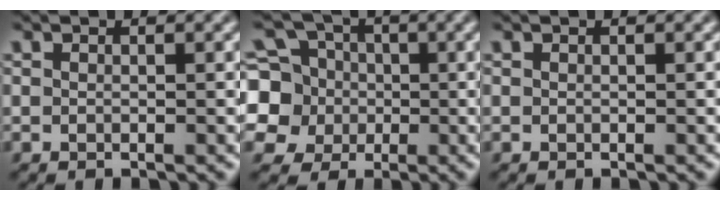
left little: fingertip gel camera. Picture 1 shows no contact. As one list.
[{"total": 10.2, "force": [0.3, 9.5, 3.6], "torque": [-0.117, 0.031, -0.024]}, {"total": 0.0}]